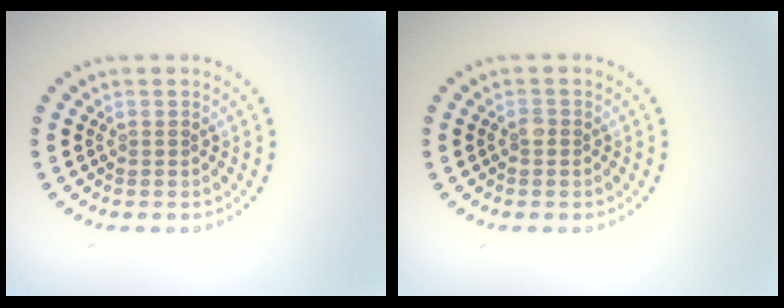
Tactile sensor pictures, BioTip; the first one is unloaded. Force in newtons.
{"total": 0.6, "press": 0.5, "slide": 0.3}